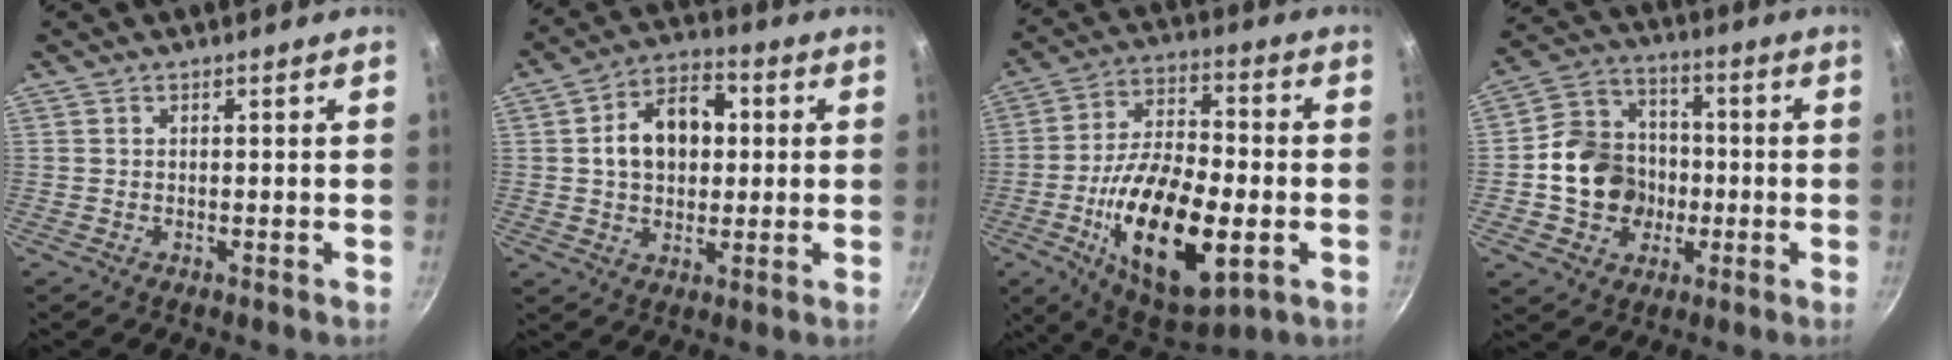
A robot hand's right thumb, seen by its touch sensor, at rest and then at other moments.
{"total": 12.5, "force": [1.7, 8.8, 8.6], "torque": [-0.108, 0.018, 0.016]}
{"total": 23.6, "force": [-6.2, 10.8, 20.0], "torque": [-0.330, 0.019, -0.099]}
{"total": 13.8, "force": [-1.8, 12.0, 6.6], "torque": [-0.087, 0.036, -0.039]}